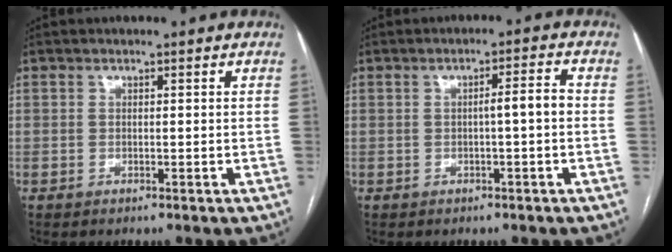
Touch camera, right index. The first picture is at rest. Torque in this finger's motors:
{"motor_torque": [0.44, 0.01, 0.31, 0.05]}